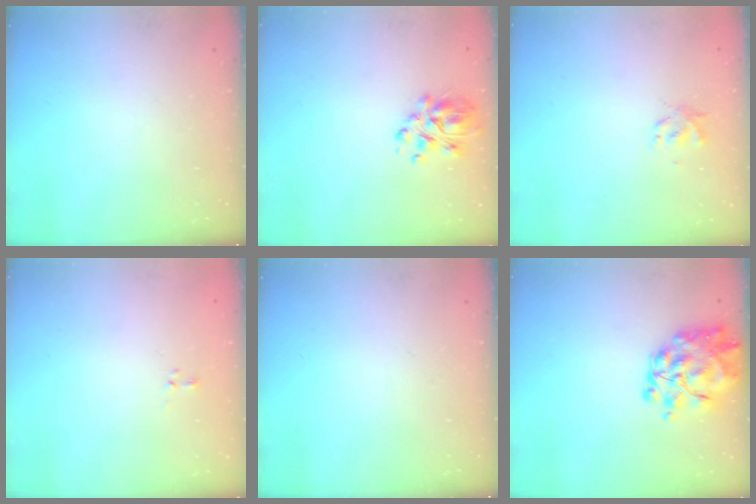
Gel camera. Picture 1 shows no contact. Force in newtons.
{"total": 7.6, "press": 7.2, "slide": 2.5}
{"total": 2.2, "press": 2.2, "slide": 0.3}
{"total": 0.0}
{"total": 0.0}
{"total": 8.7, "press": 8.2, "slide": 3.0}